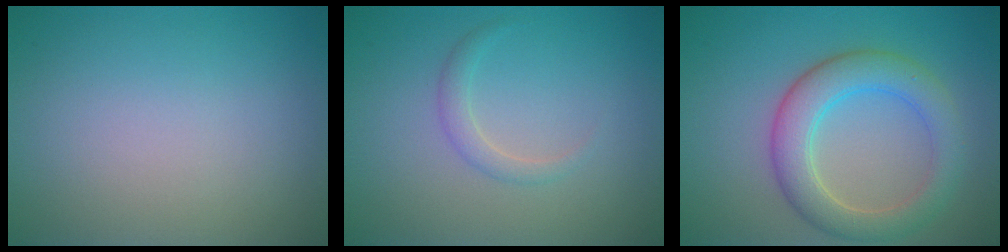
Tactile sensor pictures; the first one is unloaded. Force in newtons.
{"total": 1.3, "press": 1.2, "slide": 0.1}
{"total": 5.2, "press": 5.2, "slide": 0.3}